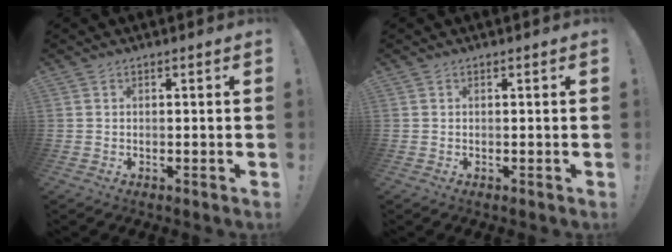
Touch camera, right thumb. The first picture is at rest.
{"total": 0.0}